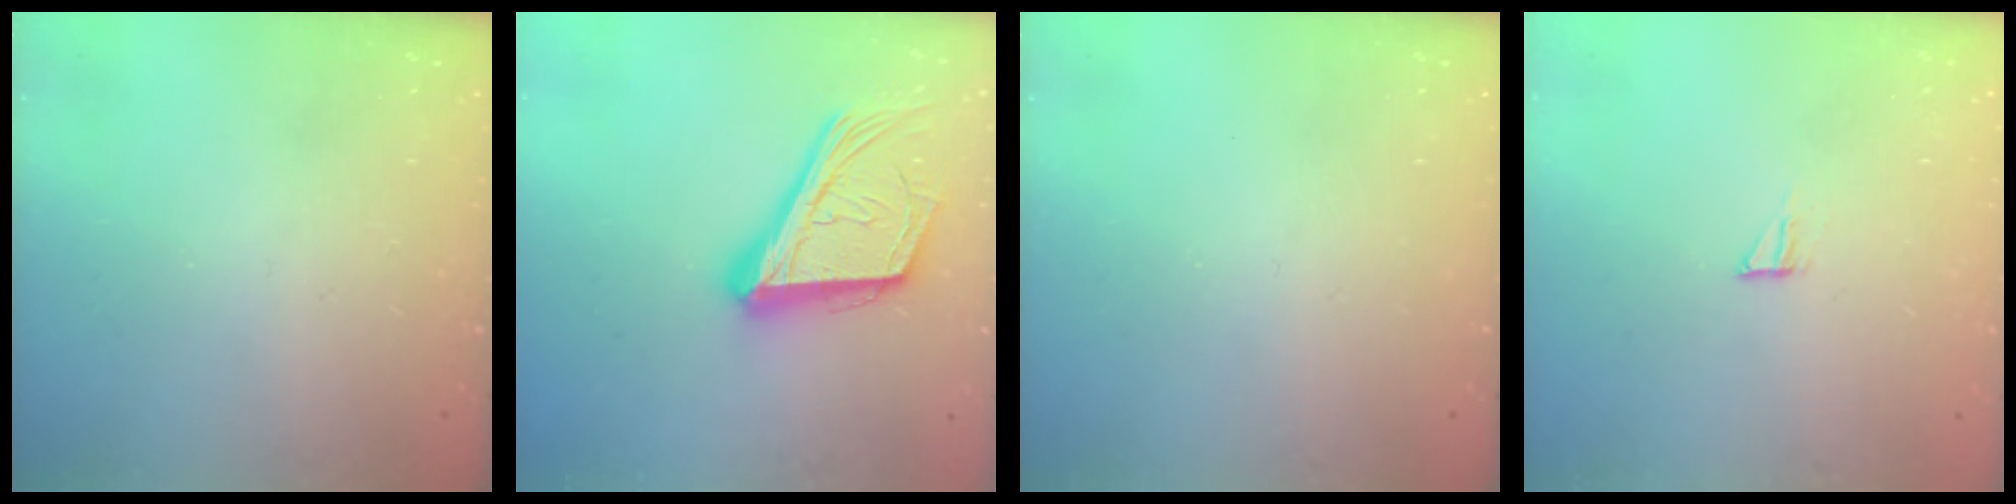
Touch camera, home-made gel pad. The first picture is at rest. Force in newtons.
{"total": 23.2, "press": 22.7, "slide": 5.0}
{"total": 0.0}
{"total": 5.1, "press": 5.1, "slide": 0.4}